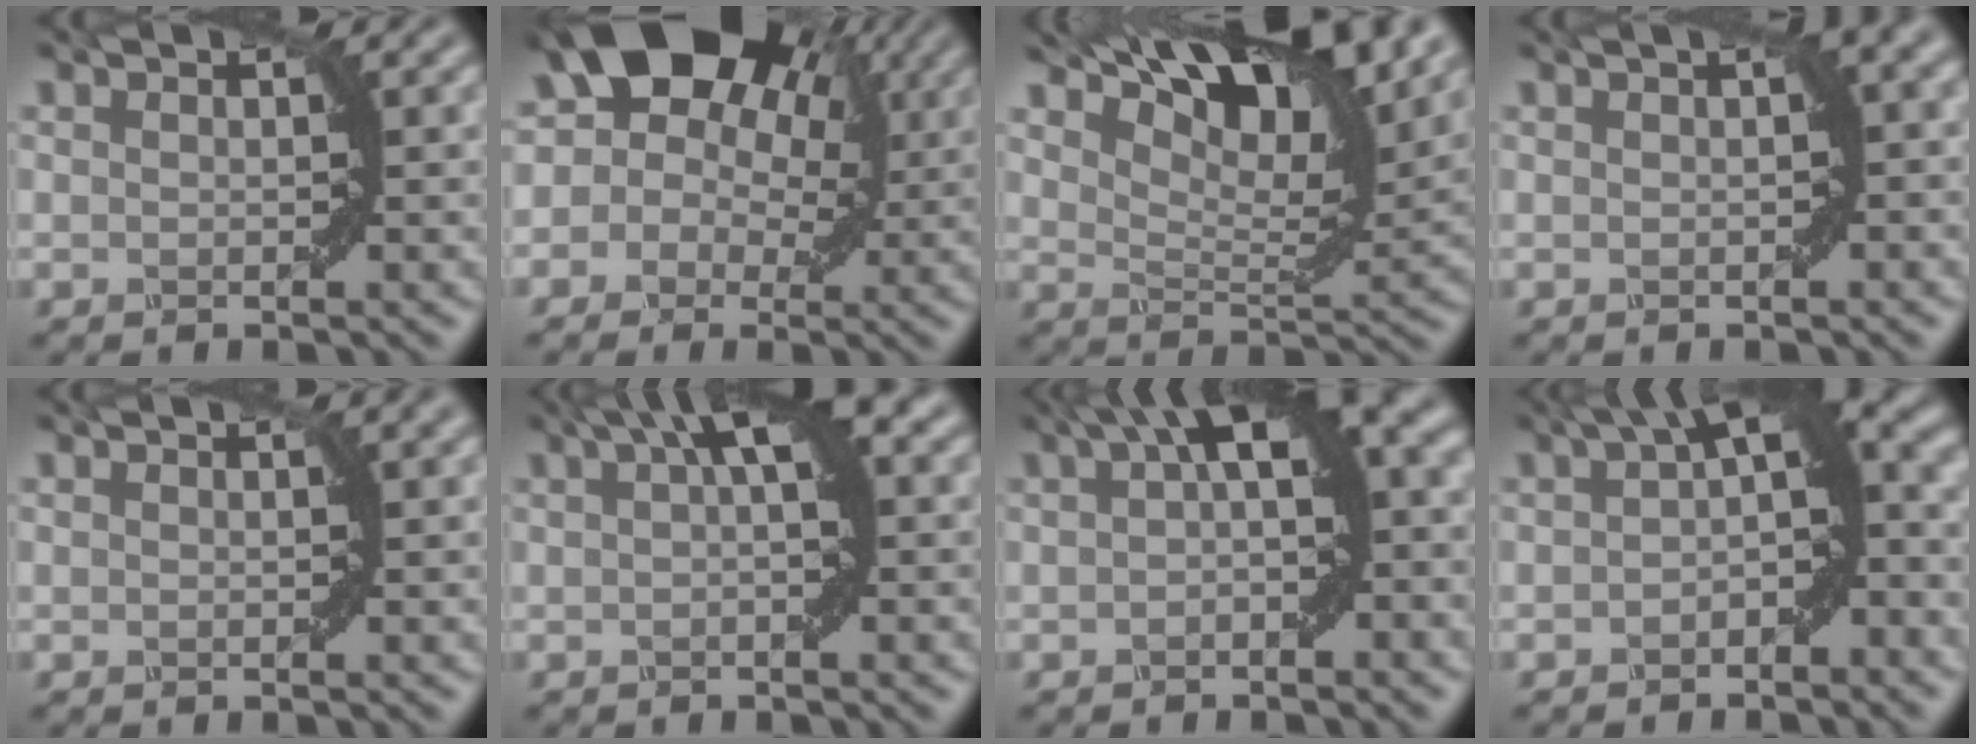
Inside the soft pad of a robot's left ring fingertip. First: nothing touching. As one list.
[{"total": 16.1, "force": [6.7, 11.1, 9.5], "torque": [-0.142, 0.070, 0.077]}, {"total": 11.7, "force": [8.3, 3.6, 7.4], "torque": [-0.117, 0.013, 0.123]}, {"total": 2.4, "force": [0.5, 0.5, 2.3], "torque": [-0.025, 0.013, 0.010]}, {"total": 0.9, "force": [0.5, 0.2, 0.7], "torque": [-0.007, 0.001, 0.004]}, {"total": 4.9, "force": [1.6, 1.2, 4.4], "torque": [-0.058, 0.018, 0.022]}, {"total": 8.2, "force": [2.3, 2.8, 7.4], "torque": [-0.100, 0.029, 0.032]}, {"total": 7.8, "force": [1.0, 2.6, 7.2], "torque": [-0.087, 0.024, 0.009]}]